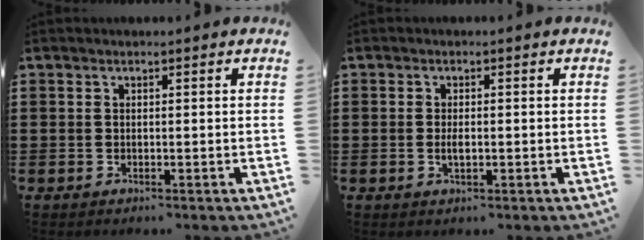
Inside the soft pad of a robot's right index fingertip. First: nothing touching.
{"total": 1.8, "force": [-0.2, 0.7, 1.7], "torque": [-0.031, -0.001, -0.004]}